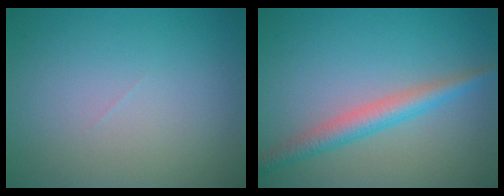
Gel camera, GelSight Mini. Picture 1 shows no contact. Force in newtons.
{"total": 3.3, "press": 3.3, "slide": 0.0}